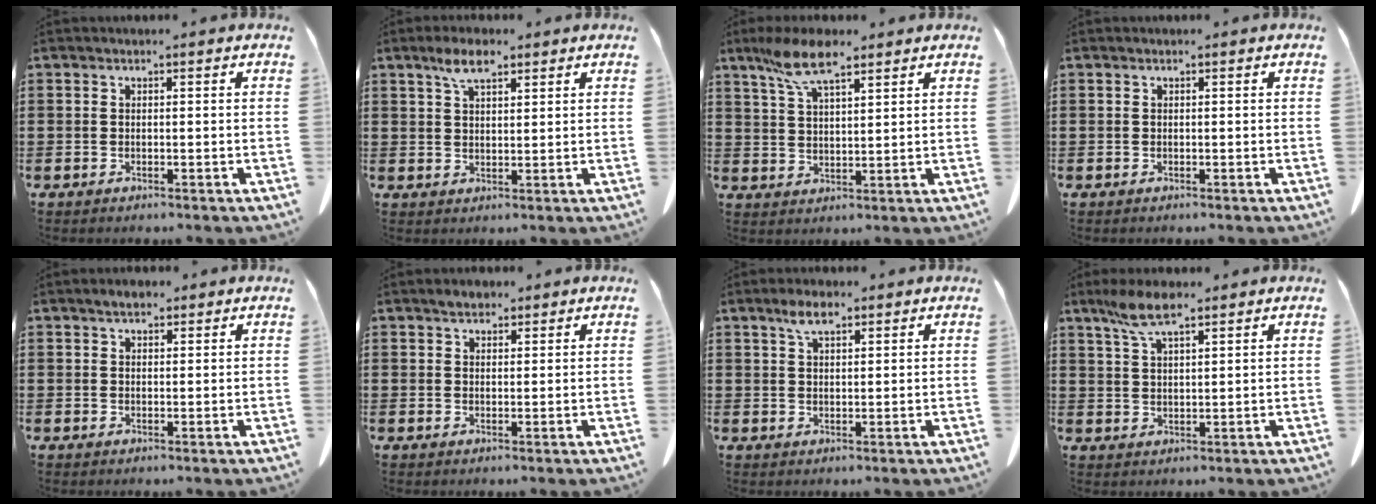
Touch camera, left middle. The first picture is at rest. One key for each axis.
{"total": 4.9, "fx": 3.0, "fy": 1.7, "fz": 3.4, "tx": -0.074, "ty": 0.006, "tz": 0.053}
{"total": 7.9, "fx": 5.3, "fy": 2.3, "fz": 5.4, "tx": -0.118, "ty": 0.000, "tz": 0.098}
{"total": 0.0}
{"total": 2.2, "fx": 1.8, "fy": 0.8, "fz": 1.1, "tx": -0.017, "ty": 0.002, "tz": 0.031}
{"total": 2.1, "fx": 1.8, "fy": 0.9, "fz": 0.6, "tx": -0.008, "ty": 0.001, "tz": 0.033}
{"total": 4.0, "fx": 2.5, "fy": 1.4, "fz": 2.8, "tx": -0.061, "ty": 0.006, "tz": 0.044}
{"total": 6.2, "fx": 4.1, "fy": 1.5, "fz": 4.4, "tx": -0.095, "ty": -0.001, "tz": 0.073}